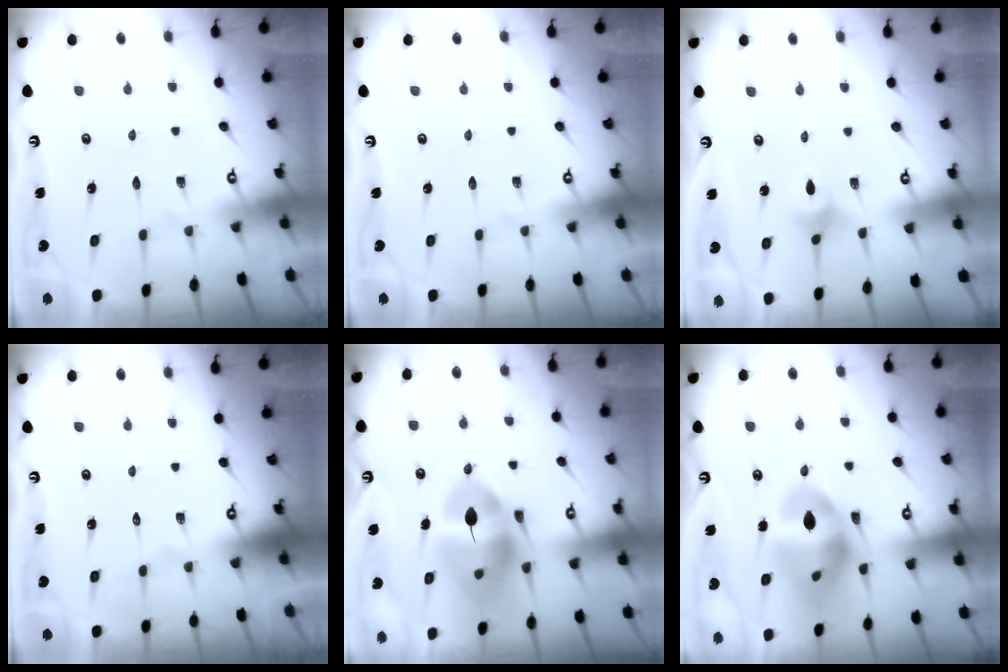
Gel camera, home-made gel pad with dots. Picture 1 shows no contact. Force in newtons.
{"total": 0.0}
{"total": 3.9, "press": 3.8, "slide": 0.7}
{"total": 0.0}
{"total": 13.6, "press": 13.5, "slide": 2.1}
{"total": 15.6, "press": 15.5, "slide": 1.6}